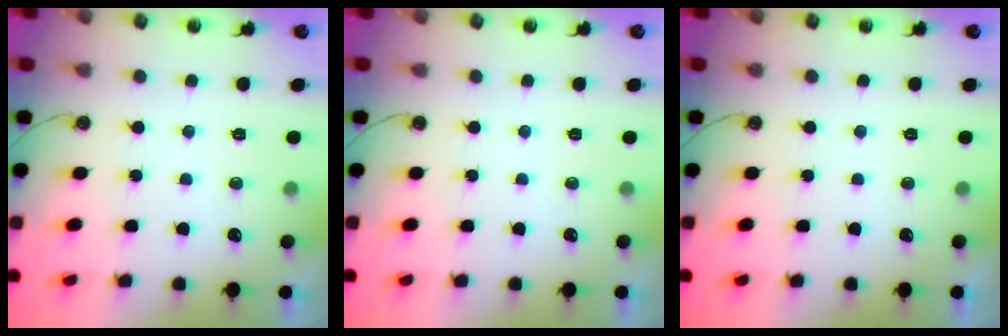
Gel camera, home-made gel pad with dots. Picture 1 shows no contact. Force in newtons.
{"total": 0.0}
{"total": 0.0}